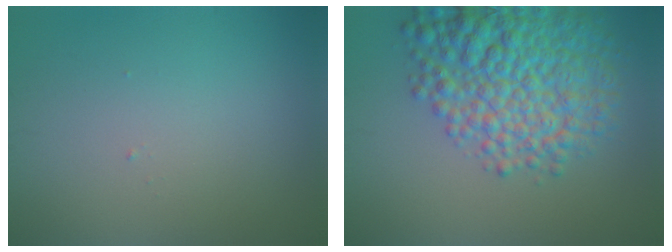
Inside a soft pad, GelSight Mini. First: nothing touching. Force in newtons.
{"total": 8.9, "press": 8.9, "slide": 0.3}